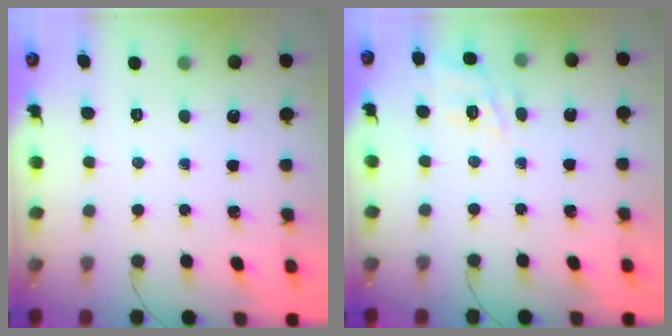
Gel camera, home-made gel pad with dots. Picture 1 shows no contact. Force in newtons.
{"total": 4.5, "press": 4.4, "slide": 1.1}